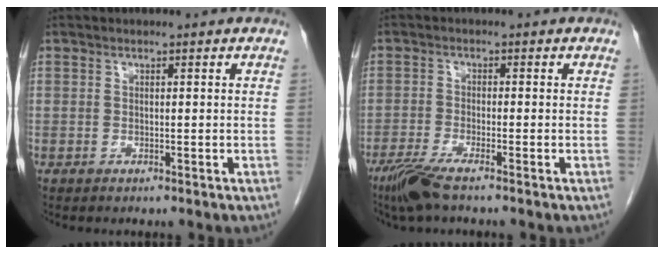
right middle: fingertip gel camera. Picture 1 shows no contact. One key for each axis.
{"total": 5.0, "fx": -3.7, "fy": 0.3, "fz": 3.4, "tx": -0.074, "ty": -0.015, "tz": -0.073}